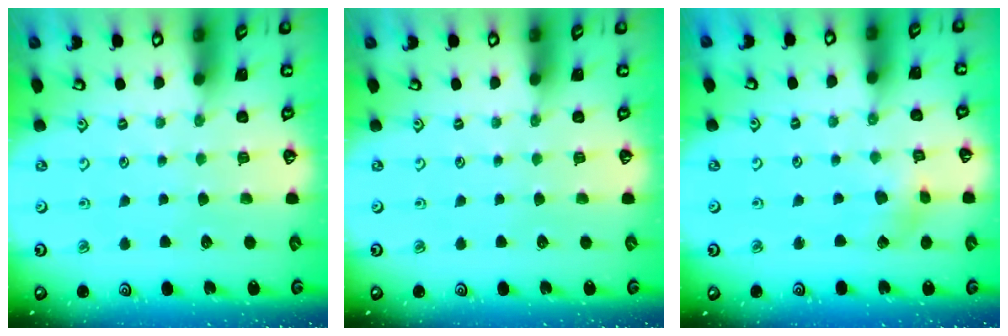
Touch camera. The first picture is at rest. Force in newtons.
{"total": 0.0}
{"total": 2.7, "press": 2.7, "slide": 0.5}